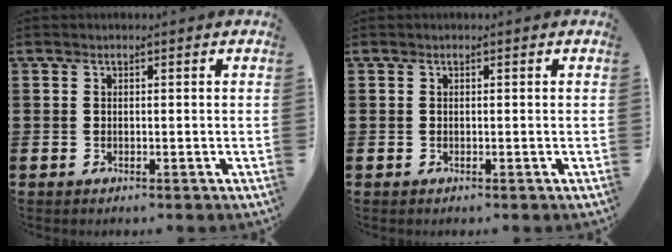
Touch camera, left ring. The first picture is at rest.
{"total": 0.0}